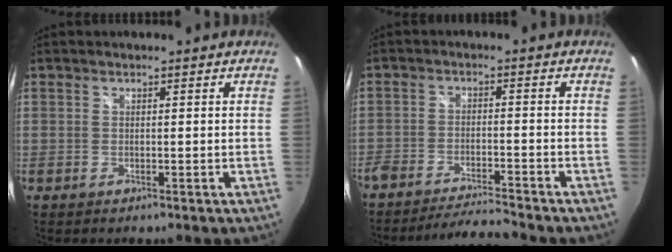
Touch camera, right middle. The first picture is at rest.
{"total": 8.2, "force": [-7.8, 0.1, 2.4], "torque": [-0.063, -0.001, -0.132]}